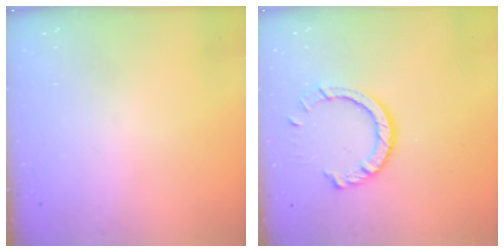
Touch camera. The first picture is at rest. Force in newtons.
{"total": 8.8, "press": 8.7, "slide": 1.0}